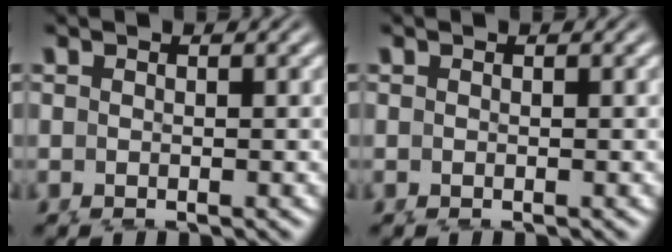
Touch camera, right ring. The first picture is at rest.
{"total": 0.0}